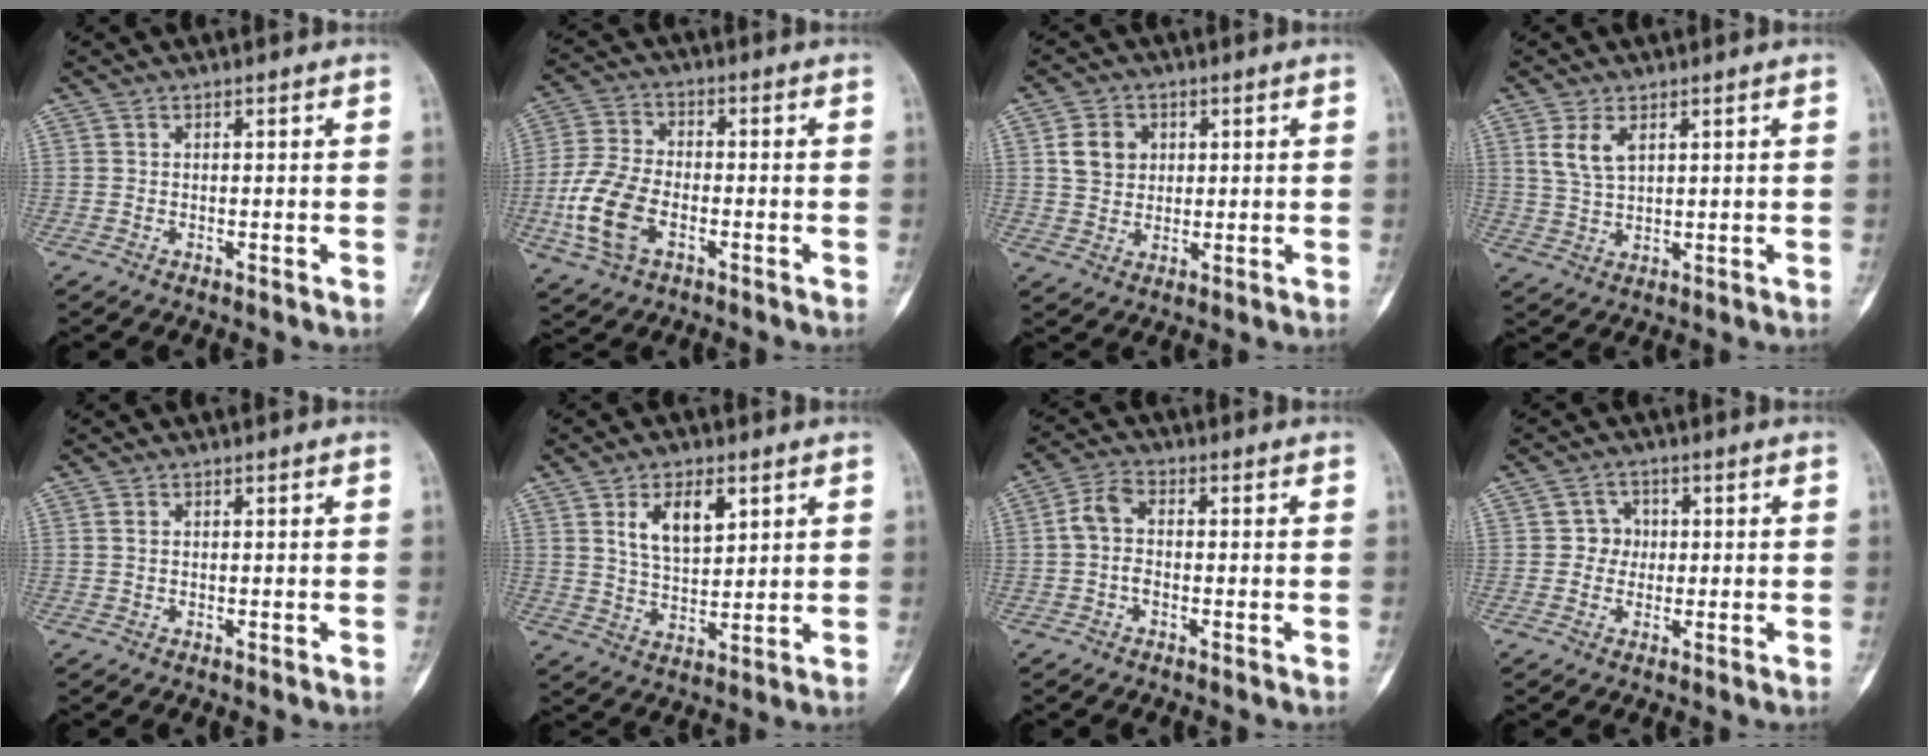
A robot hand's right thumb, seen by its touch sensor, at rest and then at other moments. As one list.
[{"total": 11.4, "force": [-3.5, 6.7, 8.5], "torque": [-0.186, 0.010, -0.071]}, {"total": 6.0, "force": [1.7, 5.0, 2.8], "torque": [-0.029, -0.006, 0.029]}, {"total": 4.8, "force": [2.1, 2.5, 3.6], "torque": [-0.070, -0.007, 0.050]}, {"total": 0.5, "force": [0.2, 0.3, 0.3], "torque": [-0.008, 0.002, 0.005]}, {"total": 8.7, "force": [3.8, 4.5, 6.5], "torque": [-0.095, -0.020, 0.072]}, {"total": 4.8, "force": [-0.6, 2.9, 3.7], "torque": [-0.073, 0.020, -0.020]}, {"total": 3.4, "force": [0.1, 3.2, 1.0], "torque": [0.011, 0.010, -0.006]}]